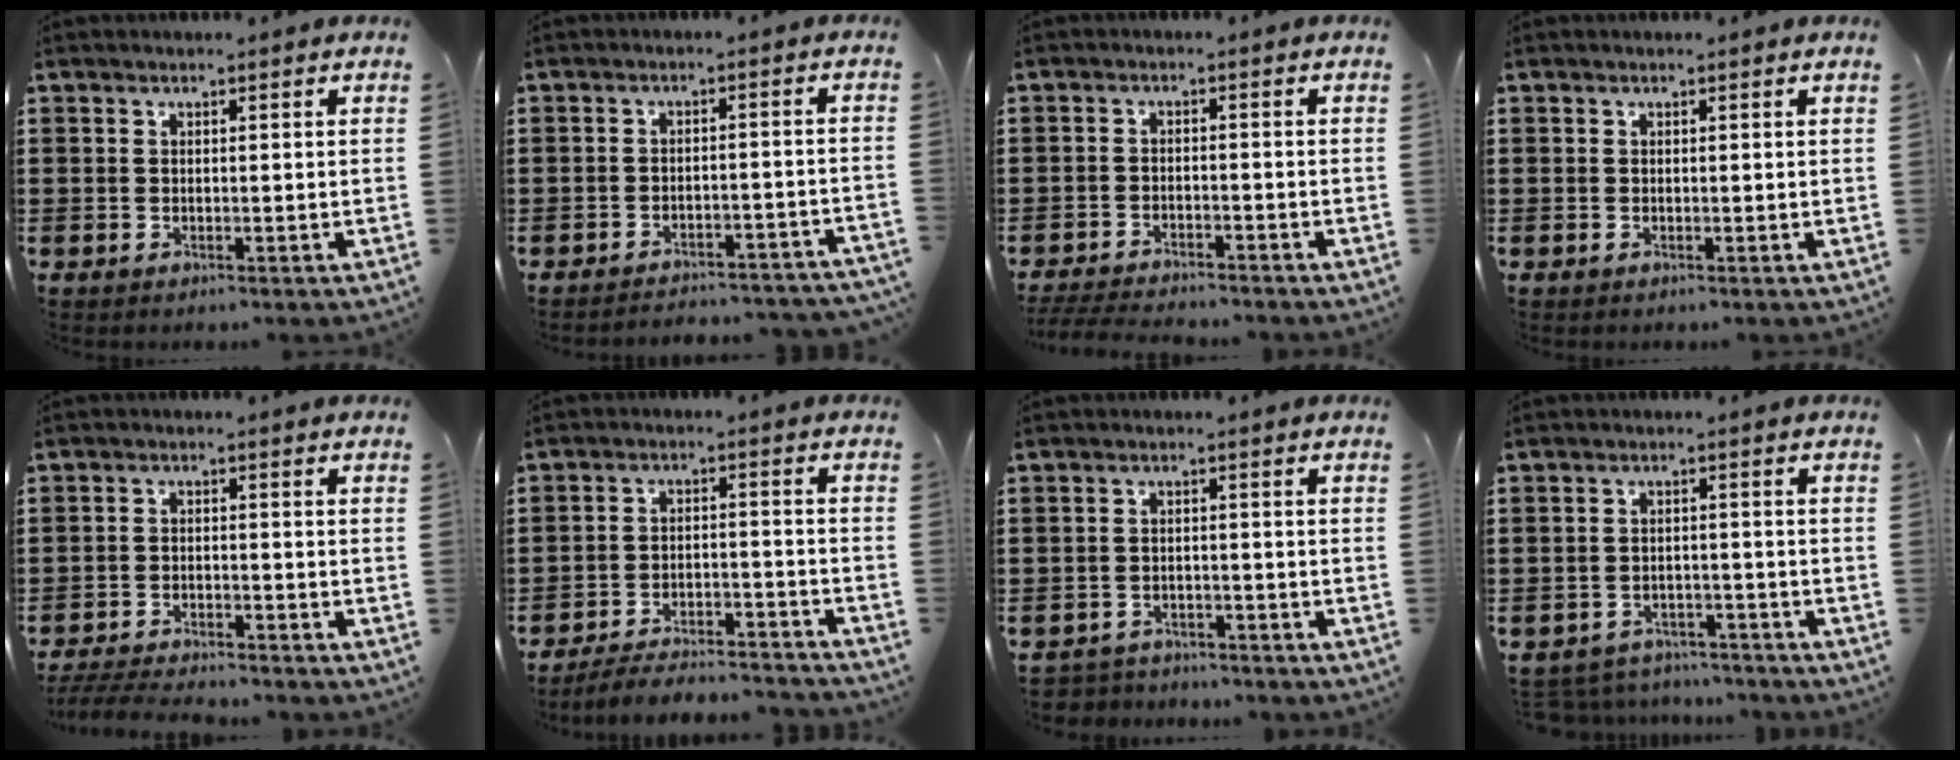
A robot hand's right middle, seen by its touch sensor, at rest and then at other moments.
{"total": 2.5, "force": [-2.4, -0.5, 0.2], "torque": [-0.002, 0.002, -0.051]}
{"total": 3.0, "force": [-2.9, -0.2, 0.4], "torque": [-0.010, -0.003, -0.064]}
{"total": 0.0}
{"total": 3.4, "force": [-3.3, -0.3, 0.6], "torque": [-0.013, -0.003, -0.069]}
{"total": 4.5, "force": [-4.3, -0.2, 0.9], "torque": [-0.019, -0.001, -0.088]}
{"total": 2.1, "force": [-2.1, 0.0, -0.5], "torque": [0.004, 0.000, -0.048]}
{"total": 2.7, "force": [-2.7, 0.1, -0.2], "torque": [0.000, 0.002, -0.060]}